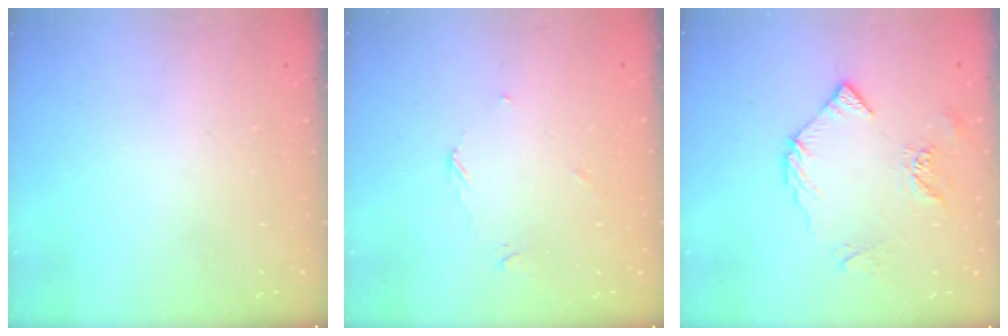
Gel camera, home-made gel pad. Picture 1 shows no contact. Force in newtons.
{"total": 3.5, "press": 3.5, "slide": 0.5}
{"total": 8.0, "press": 8.0, "slide": 0.8}